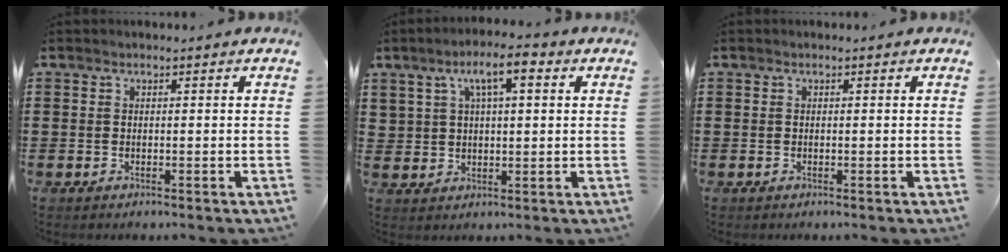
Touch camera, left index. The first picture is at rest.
{"total": 6.5, "force": [3.2, 2.6, 5.0], "torque": [-0.090, 0.005, 0.050]}
{"total": 0.0}